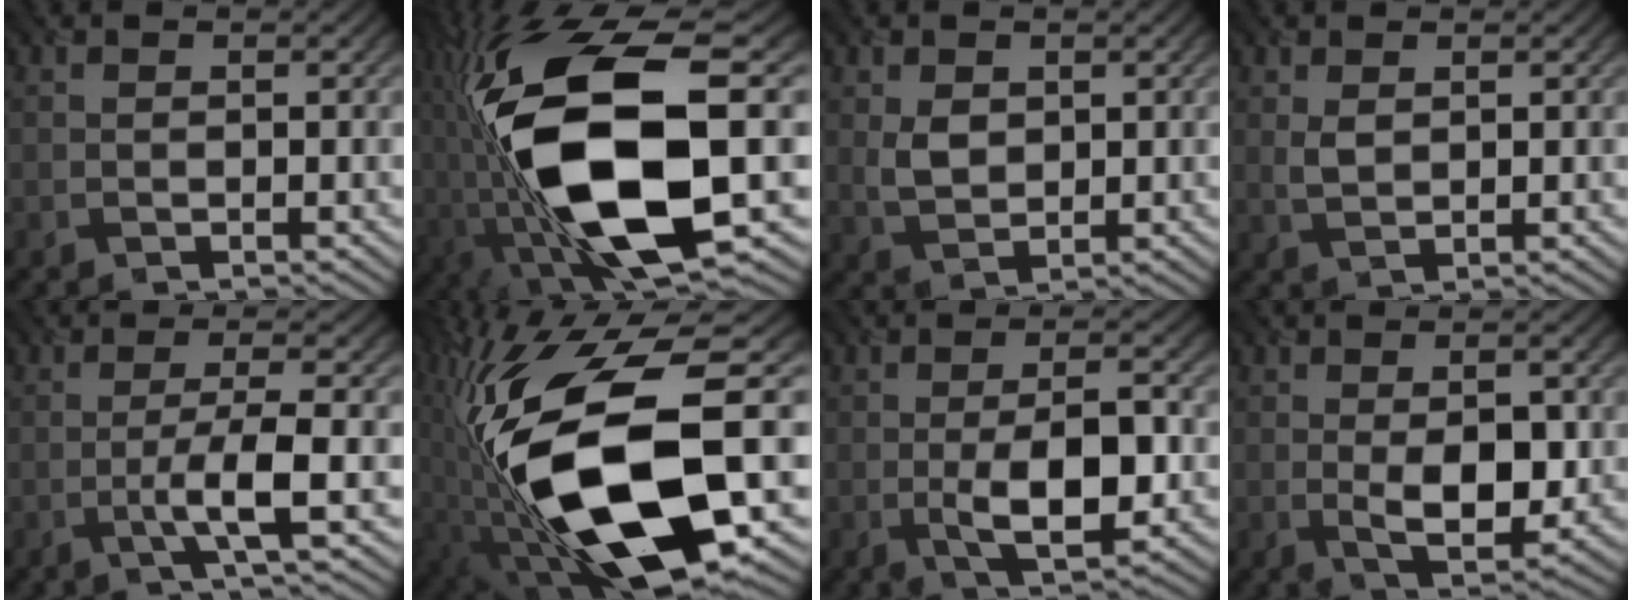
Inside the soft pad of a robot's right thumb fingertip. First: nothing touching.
{"total": 20.0, "force": [-2.1, 8.3, 18.1], "torque": [-0.391, -0.026, -0.027]}
{"total": 3.0, "force": [0.9, 2.2, 1.8], "torque": [-0.046, -0.003, 0.020]}
{"total": 1.8, "force": [0.8, 0.9, 1.3], "torque": [-0.036, -0.003, 0.020]}
{"total": 4.7, "force": [-1.7, 0.2, 4.4], "torque": [-0.074, 0.013, -0.045]}
{"total": 19.4, "force": [-3.9, 8.4, 17.1], "torque": [-0.354, -0.021, -0.066]}
{"total": 7.8, "force": [-2.0, 2.6, 7.0], "torque": [-0.120, -0.005, -0.034]}
{"total": 6.7, "force": [-0.7, 2.8, 6.1], "torque": [-0.111, -0.013, -0.003]}